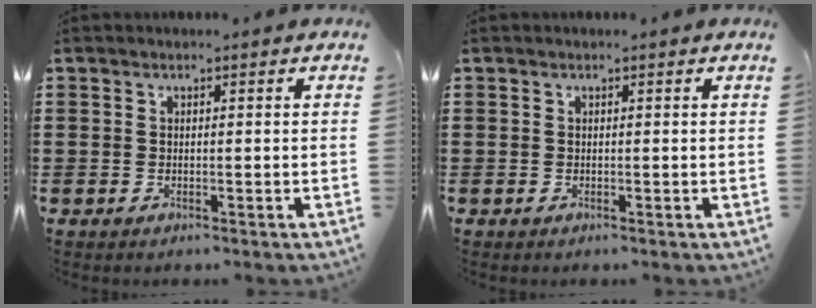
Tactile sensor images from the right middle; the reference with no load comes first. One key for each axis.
{"total": 0.0}